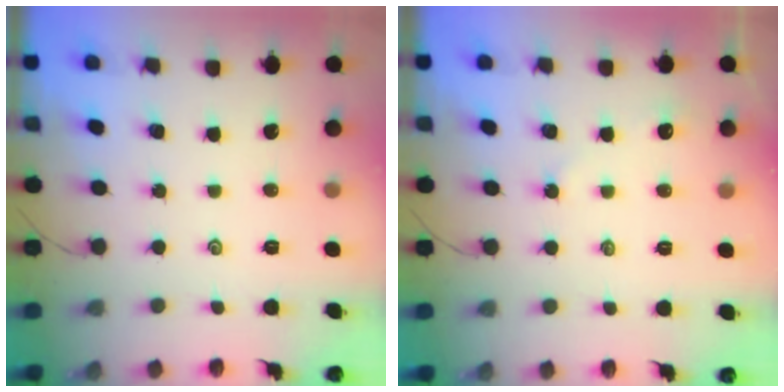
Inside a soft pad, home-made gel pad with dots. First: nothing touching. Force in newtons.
{"total": 2.3, "press": 2.3, "slide": 0.3}